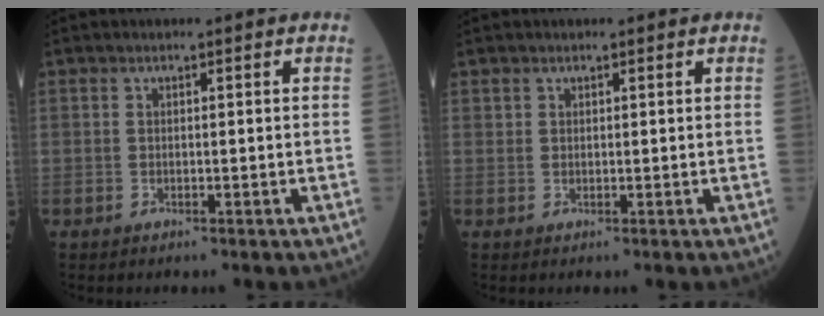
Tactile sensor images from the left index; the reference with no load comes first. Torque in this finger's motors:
{"motor_torque": [-0.23, 0.08, -0.04, -0.01]}